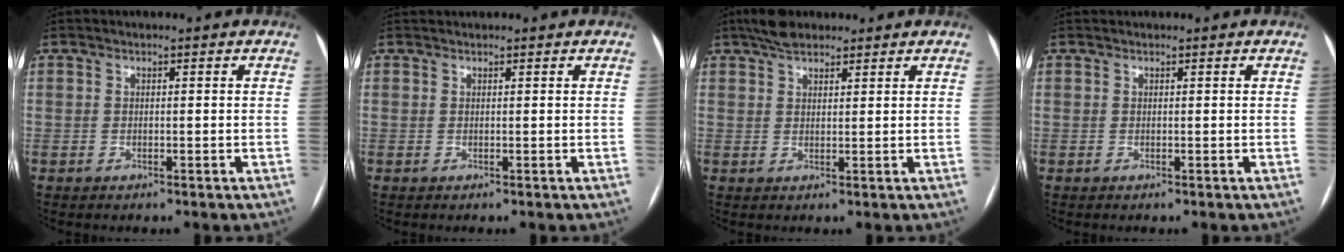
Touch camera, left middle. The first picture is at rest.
{"total": 1.3, "force": [1.3, 0.2, 0.2], "torque": [-0.008, 0.028, 0.025]}
{"total": 4.5, "force": [3.6, 1.8, 2.0], "torque": [-0.043, 0.017, 0.064]}
{"total": 0.6, "force": [0.6, 0.1, 0.0], "torque": [-0.004, 0.020, 0.014]}